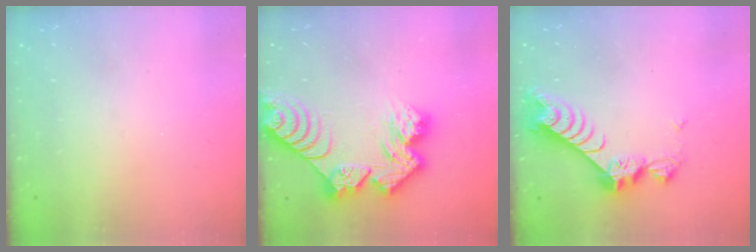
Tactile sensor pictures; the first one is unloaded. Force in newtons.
{"total": 15.1, "press": 15.0, "slide": 1.4}
{"total": 9.4, "press": 9.4, "slide": 0.9}